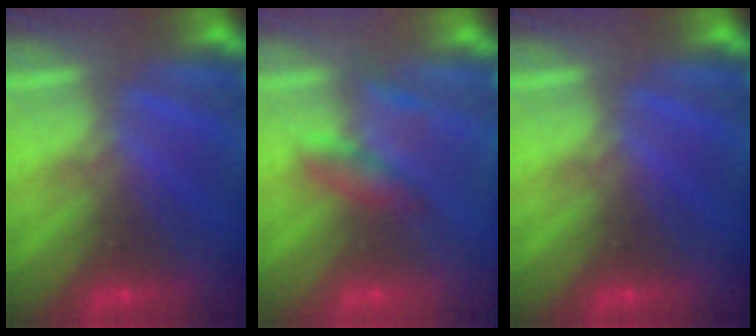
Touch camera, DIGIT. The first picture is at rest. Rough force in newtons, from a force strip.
{"total": 2.2}
{"total": 0.0}